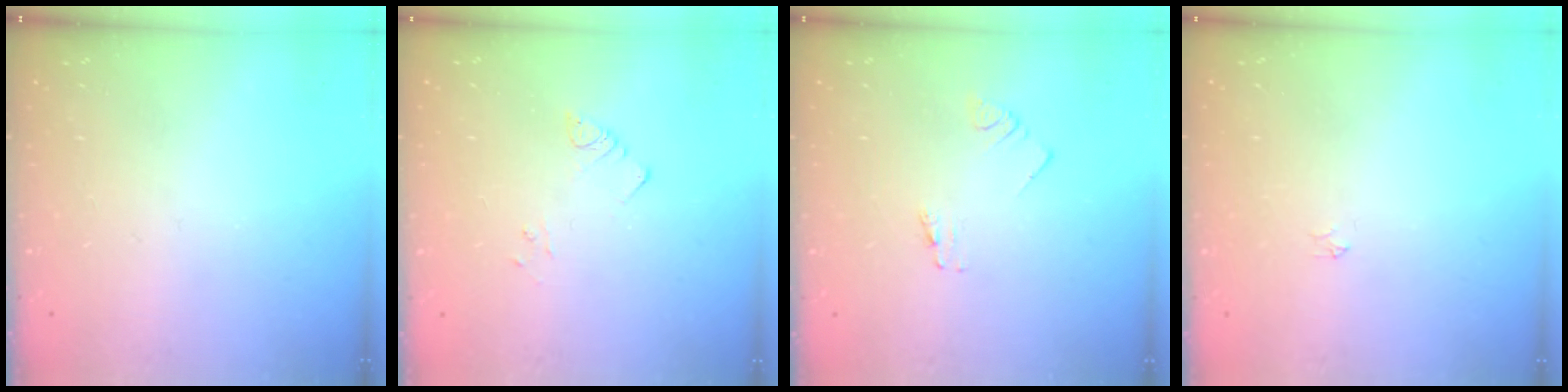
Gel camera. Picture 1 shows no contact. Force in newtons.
{"total": 5.3, "press": 5.2, "slide": 0.6}
{"total": 0.7, "press": 0.7, "slide": 0.1}
{"total": 2.2, "press": 2.2, "slide": 0.3}